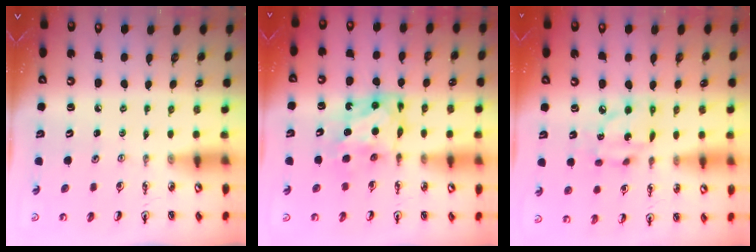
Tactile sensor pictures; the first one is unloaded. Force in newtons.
{"total": 7.1, "press": 7.1, "slide": 0.3}
{"total": 10.3, "press": 10.2, "slide": 0.7}